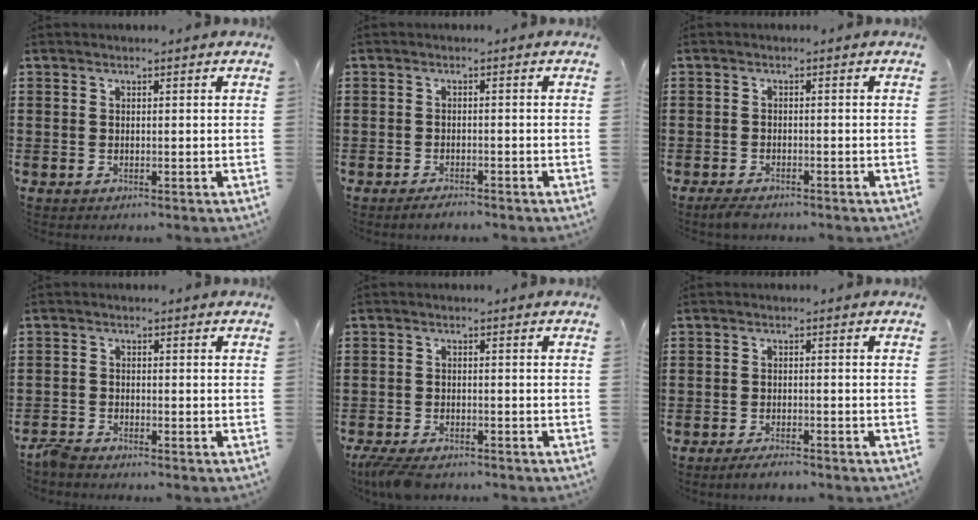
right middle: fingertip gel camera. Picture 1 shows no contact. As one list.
[{"total": 1.4, "force": [-1.4, 0.1, 0.4], "torque": [-0.012, -0.004, -0.025]}, {"total": 1.8, "force": [-1.6, 0.5, 0.5], "torque": [-0.019, -0.002, -0.034]}, {"total": 2.3, "force": [-2.2, 0.3, 0.4], "torque": [-0.024, -0.003, -0.050]}, {"total": 3.3, "force": [-3.0, 0.7, 1.2], "torque": [-0.037, -0.005, -0.064]}, {"total": 2.1, "force": [-1.9, 0.1, 0.8], "torque": [-0.016, -0.003, -0.035]}]